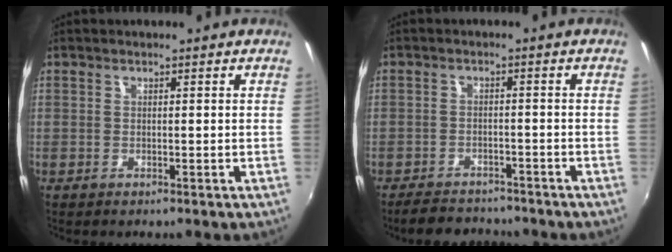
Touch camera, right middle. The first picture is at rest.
{"total": 7.1, "force": [-6.4, 2.4, 1.8], "torque": [-0.057, 0.001, -0.097]}